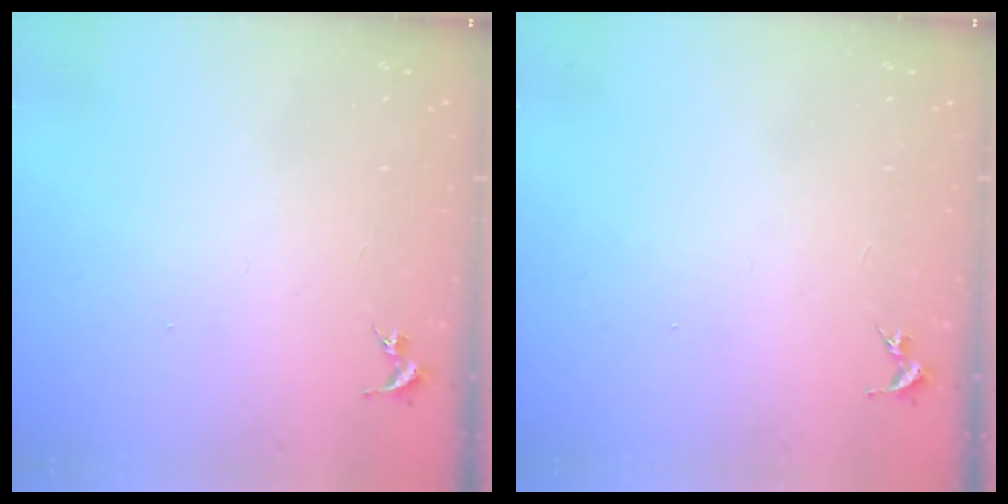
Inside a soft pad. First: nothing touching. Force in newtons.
{"total": 0.0}